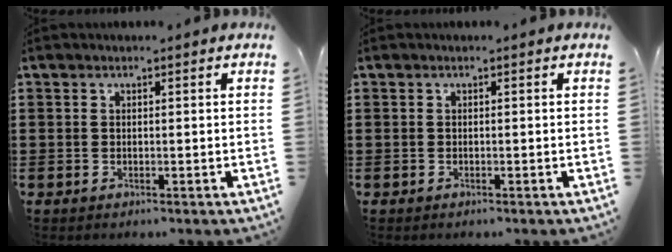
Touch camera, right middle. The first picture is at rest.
{"total": 0.0}